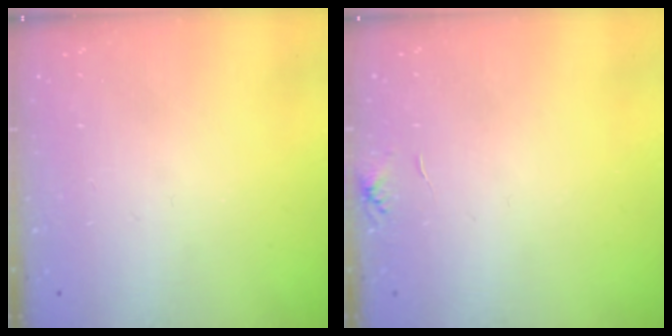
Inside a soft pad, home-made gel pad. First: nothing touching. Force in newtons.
{"total": 5.4, "press": 5.4, "slide": 0.6}